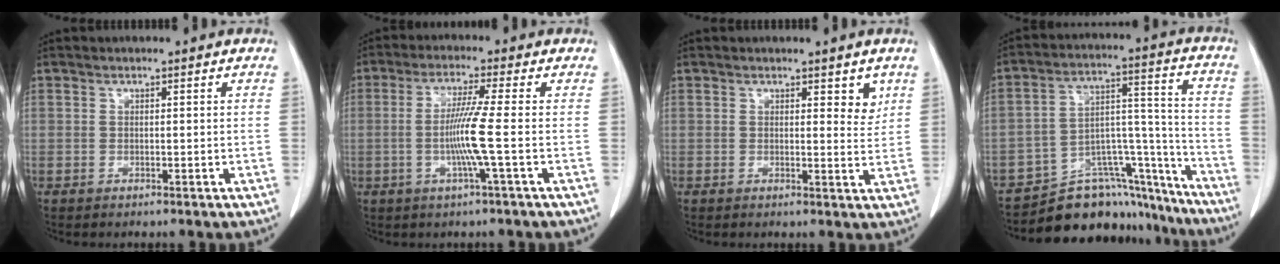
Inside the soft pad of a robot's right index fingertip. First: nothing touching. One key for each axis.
{"total": 6.9, "fx": -1.1, "fy": -1.4, "fz": 6.7, "tx": -0.132, "ty": -0.005, "tz": -0.024}
{"total": 2.9, "fx": 1.7, "fy": 1.2, "fz": 1.9, "tx": -0.016, "ty": -0.011, "tz": 0.020}
{"total": 18.0, "fx": -16.4, "fy": 6.5, "fz": 3.9, "tx": -0.043, "ty": 0.069, "tz": -0.245}